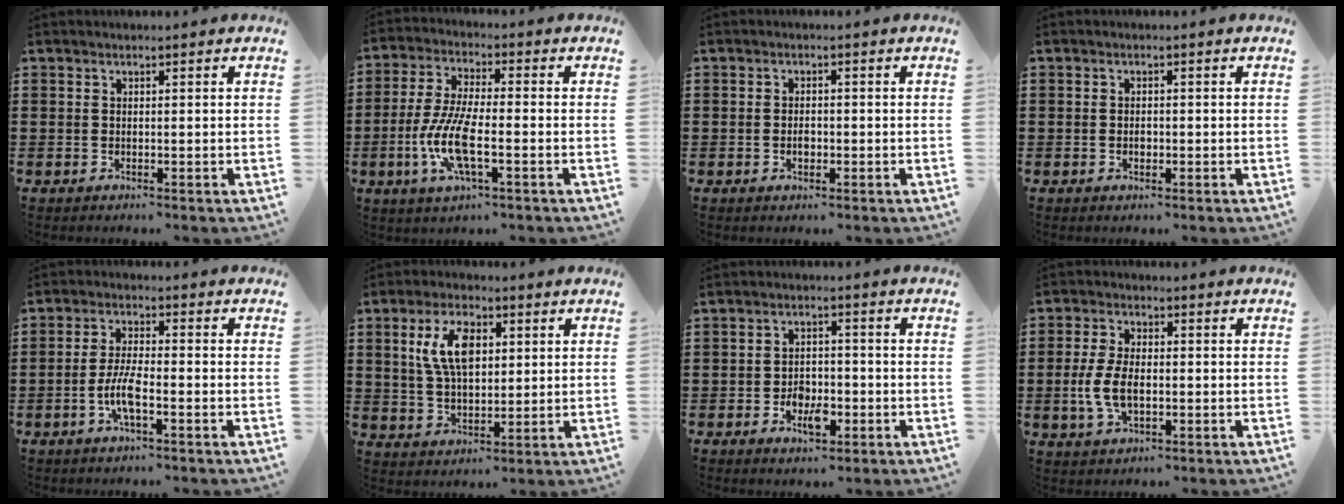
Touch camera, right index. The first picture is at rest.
{"total": 9.4, "force": [-3.1, 2.8, 8.4], "torque": [-0.184, -0.013, -0.059]}
{"total": 1.7, "force": [-0.5, 1.0, 1.3], "torque": [-0.025, 0.002, -0.008]}
{"total": 1.2, "force": [-0.3, 0.7, 1.0], "torque": [-0.019, 0.002, -0.005]}
{"total": 5.6, "force": [-2.0, 1.4, 5.0], "torque": [-0.117, -0.007, -0.046]}
{"total": 8.3, "force": [2.5, 4.3, 6.7], "torque": [-0.143, 0.010, 0.039]}
{"total": 4.8, "force": [-1.8, 2.9, 3.4], "torque": [-0.044, 0.000, -0.034]}
{"total": 6.1, "force": [-1.0, 3.3, 5.1], "torque": [-0.119, -0.001, -0.022]}